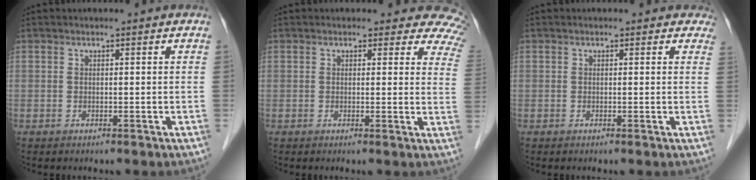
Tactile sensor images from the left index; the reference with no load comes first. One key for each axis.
{"total": 9.1, "fx": 7.9, "fy": 4.1, "fz": 1.8, "tx": 0.029, "ty": -0.021, "tz": 0.044}
{"total": 2.3, "fx": 1.8, "fy": 1.3, "fz": 0.1, "tx": 0.016, "ty": -0.006, "tz": -0.003}